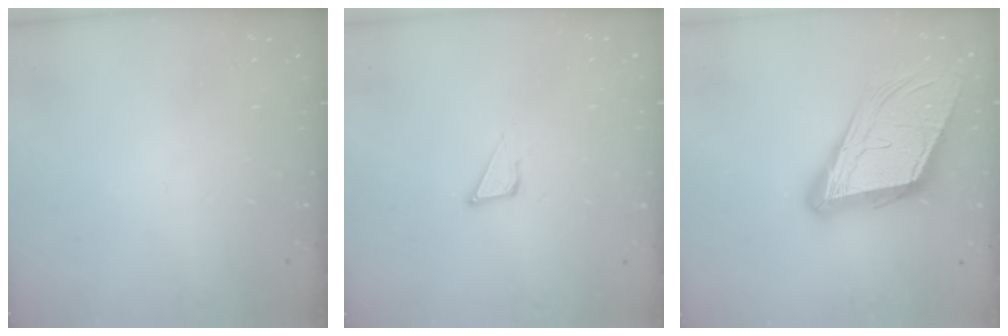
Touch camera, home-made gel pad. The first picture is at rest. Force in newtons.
{"total": 3.6, "press": 3.6, "slide": 0.3}
{"total": 20.4, "press": 20.0, "slide": 3.9}